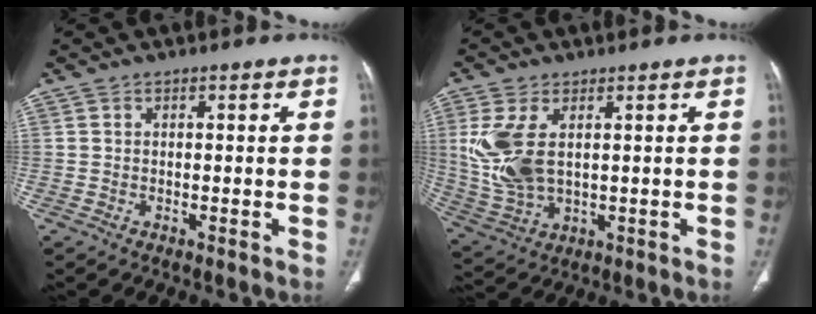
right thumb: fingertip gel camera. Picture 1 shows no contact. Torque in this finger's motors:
{"motor_torque": [0.09, 0.04, 0.69, 1.02, 0.24]}